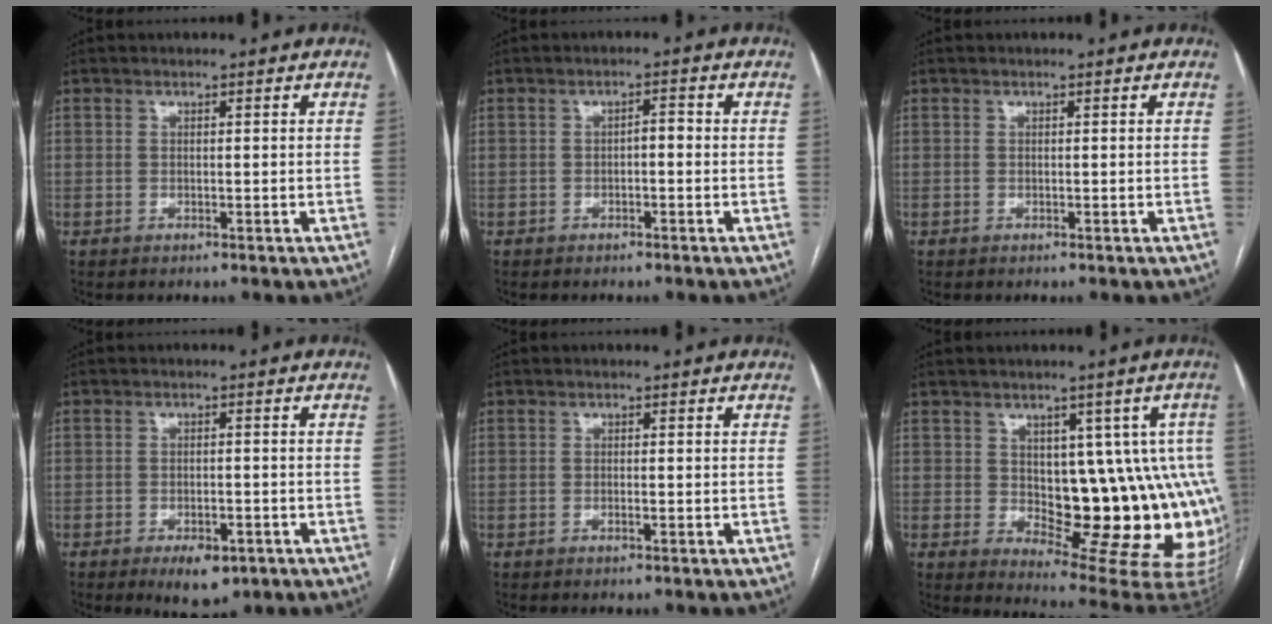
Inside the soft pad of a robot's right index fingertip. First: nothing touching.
{"total": 1.7, "force": [-0.4, 0.6, 1.5], "torque": [-0.020, 0.008, -0.007]}
{"total": 0.0}
{"total": 5.3, "force": [-3.0, 2.3, 3.8], "torque": [-0.056, -0.003, -0.035]}
{"total": 0.7, "force": [-0.2, 0.1, 0.6], "torque": [-0.015, 0.001, -0.001]}
{"total": 15.6, "force": [-0.2, 7.1, 13.9], "torque": [-0.118, 0.017, 0.019]}